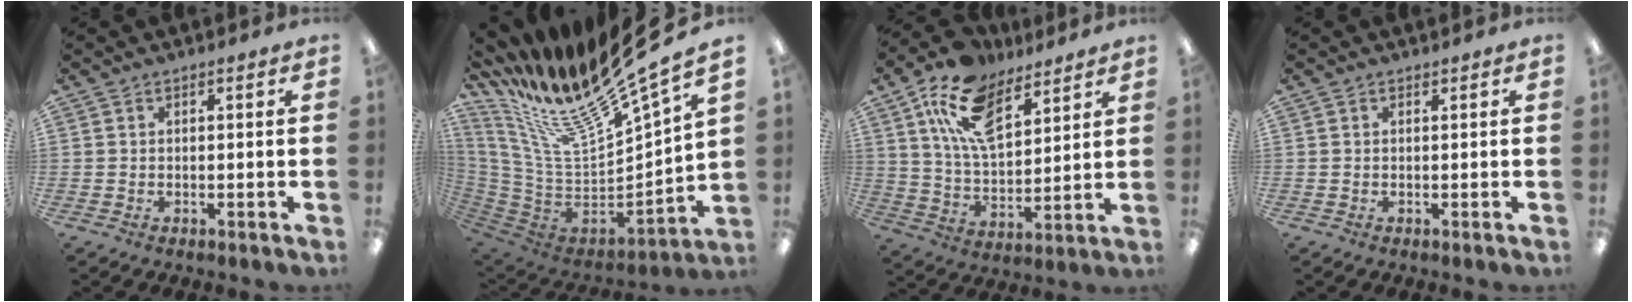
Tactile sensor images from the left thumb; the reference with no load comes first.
{"total": 23.2, "force": [16.8, 5.7, 15.0], "torque": [-0.260, -0.136, 0.279]}
{"total": 15.8, "force": [9.8, 8.1, 9.4], "torque": [-0.180, -0.027, 0.180]}
{"total": 0.0}